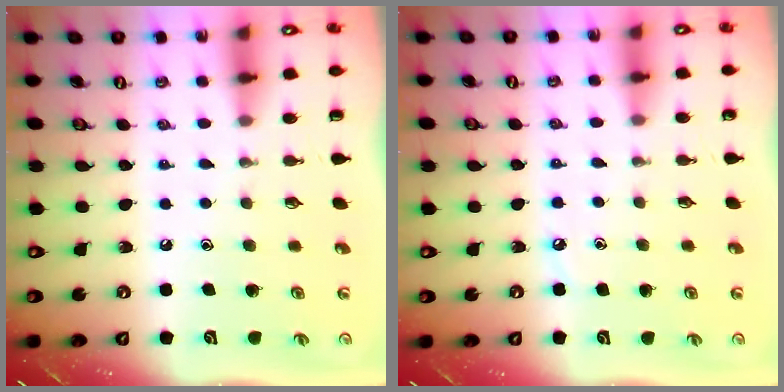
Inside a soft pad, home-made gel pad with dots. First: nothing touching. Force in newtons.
{"total": 2.8, "press": 2.7, "slide": 0.4}